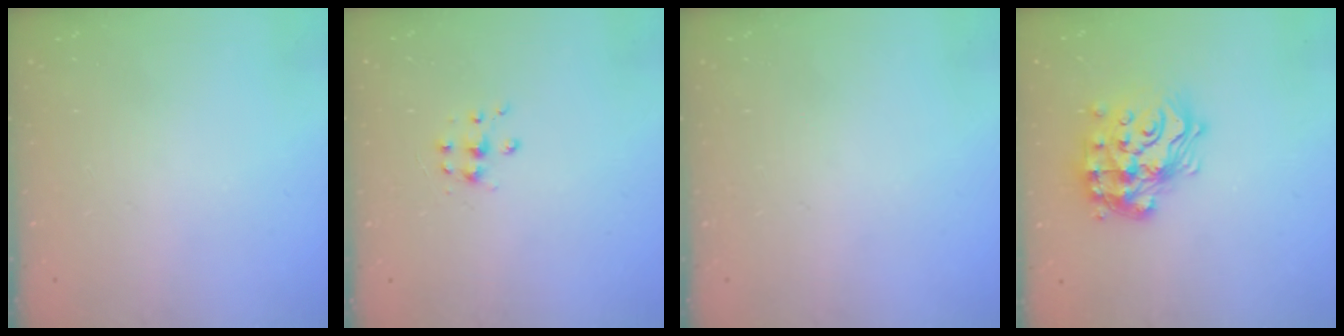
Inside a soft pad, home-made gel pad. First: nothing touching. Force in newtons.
{"total": 6.4, "press": 6.4, "slide": 0.5}
{"total": 0.0}
{"total": 18.4, "press": 18.4, "slide": 1.0}